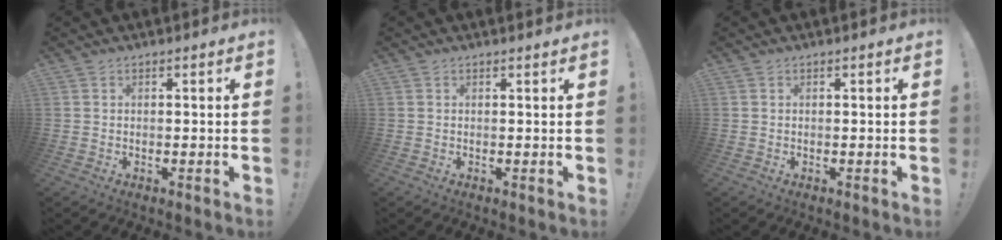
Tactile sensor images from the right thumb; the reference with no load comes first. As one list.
[{"total": 0.6, "force": [0.6, 0.0, 0.1], "torque": [0.012, -0.005, 0.007]}, {"total": 0.0}]